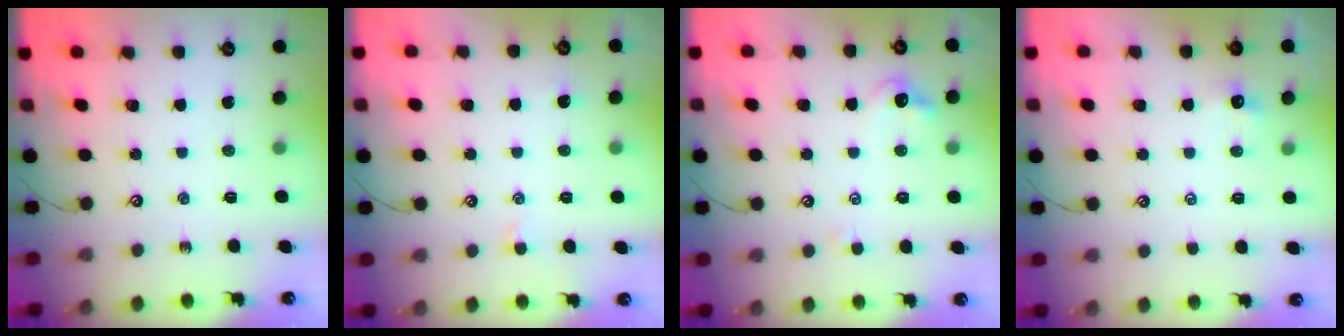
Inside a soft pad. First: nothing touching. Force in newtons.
{"total": 2.0, "press": 2.0, "slide": 0.3}
{"total": 2.3, "press": 2.3, "slide": 0.4}
{"total": 1.2, "press": 1.1, "slide": 0.5}